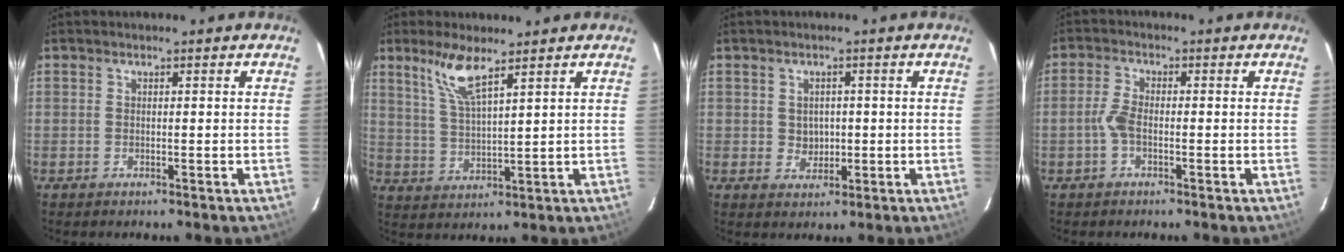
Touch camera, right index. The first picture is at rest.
{"total": 7.2, "force": [4.9, 1.1, 5.1], "torque": [-0.107, -0.001, 0.105]}
{"total": 3.4, "force": [0.0, 3.1, 1.4], "torque": [-0.023, 0.005, 0.006]}
{"total": 3.4, "force": [-1.0, 1.5, 2.8], "torque": [-0.068, 0.006, -0.021]}